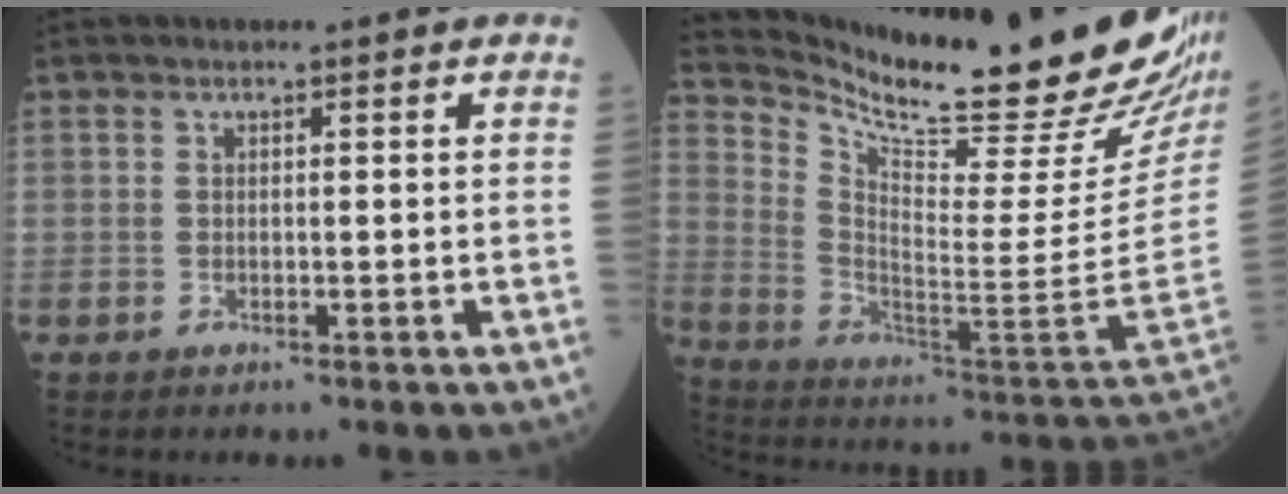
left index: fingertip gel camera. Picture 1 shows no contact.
{"total": 27.7, "force": [24.1, 1.1, 13.7], "torque": [-0.242, -0.112, 0.345]}